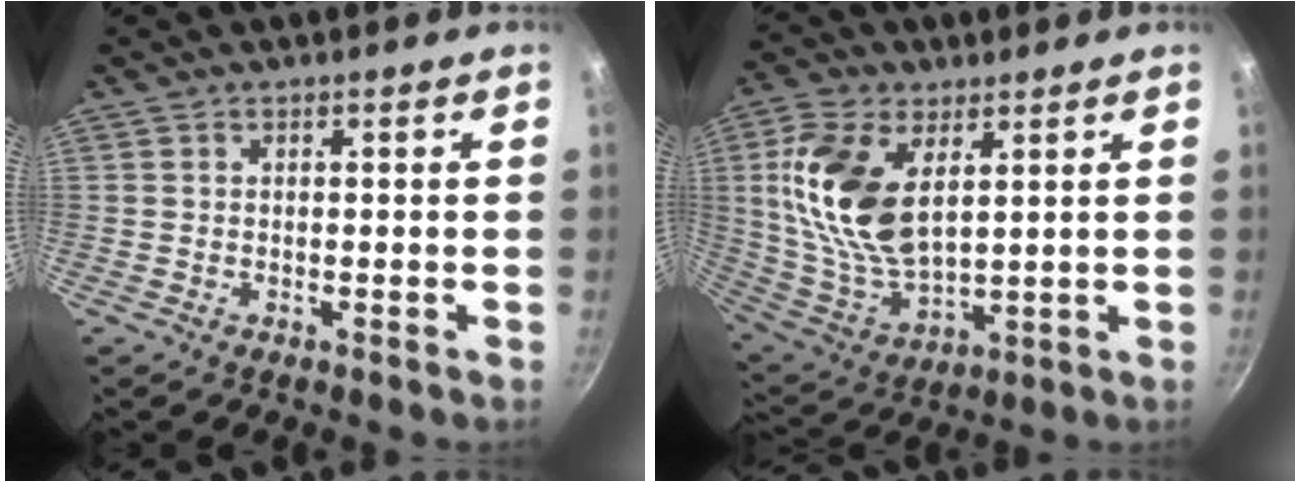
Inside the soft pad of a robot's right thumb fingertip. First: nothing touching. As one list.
[{"total": 17.3, "force": [4.9, 9.5, 13.6], "torque": [-0.262, -0.019, 0.104]}]